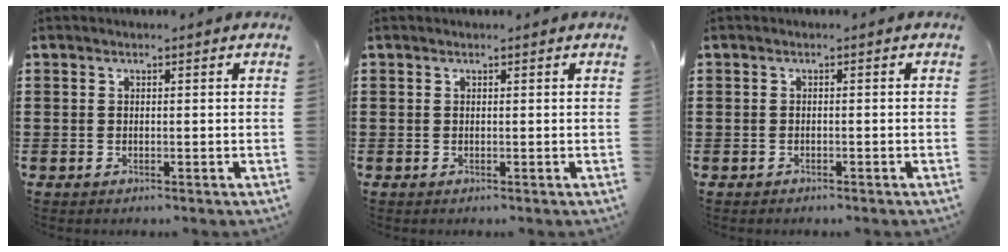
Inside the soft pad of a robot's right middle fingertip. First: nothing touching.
{"total": 0.0}
{"total": 0.6, "force": [-0.6, 0.2, 0.1], "torque": [-0.003, 0.000, -0.013]}